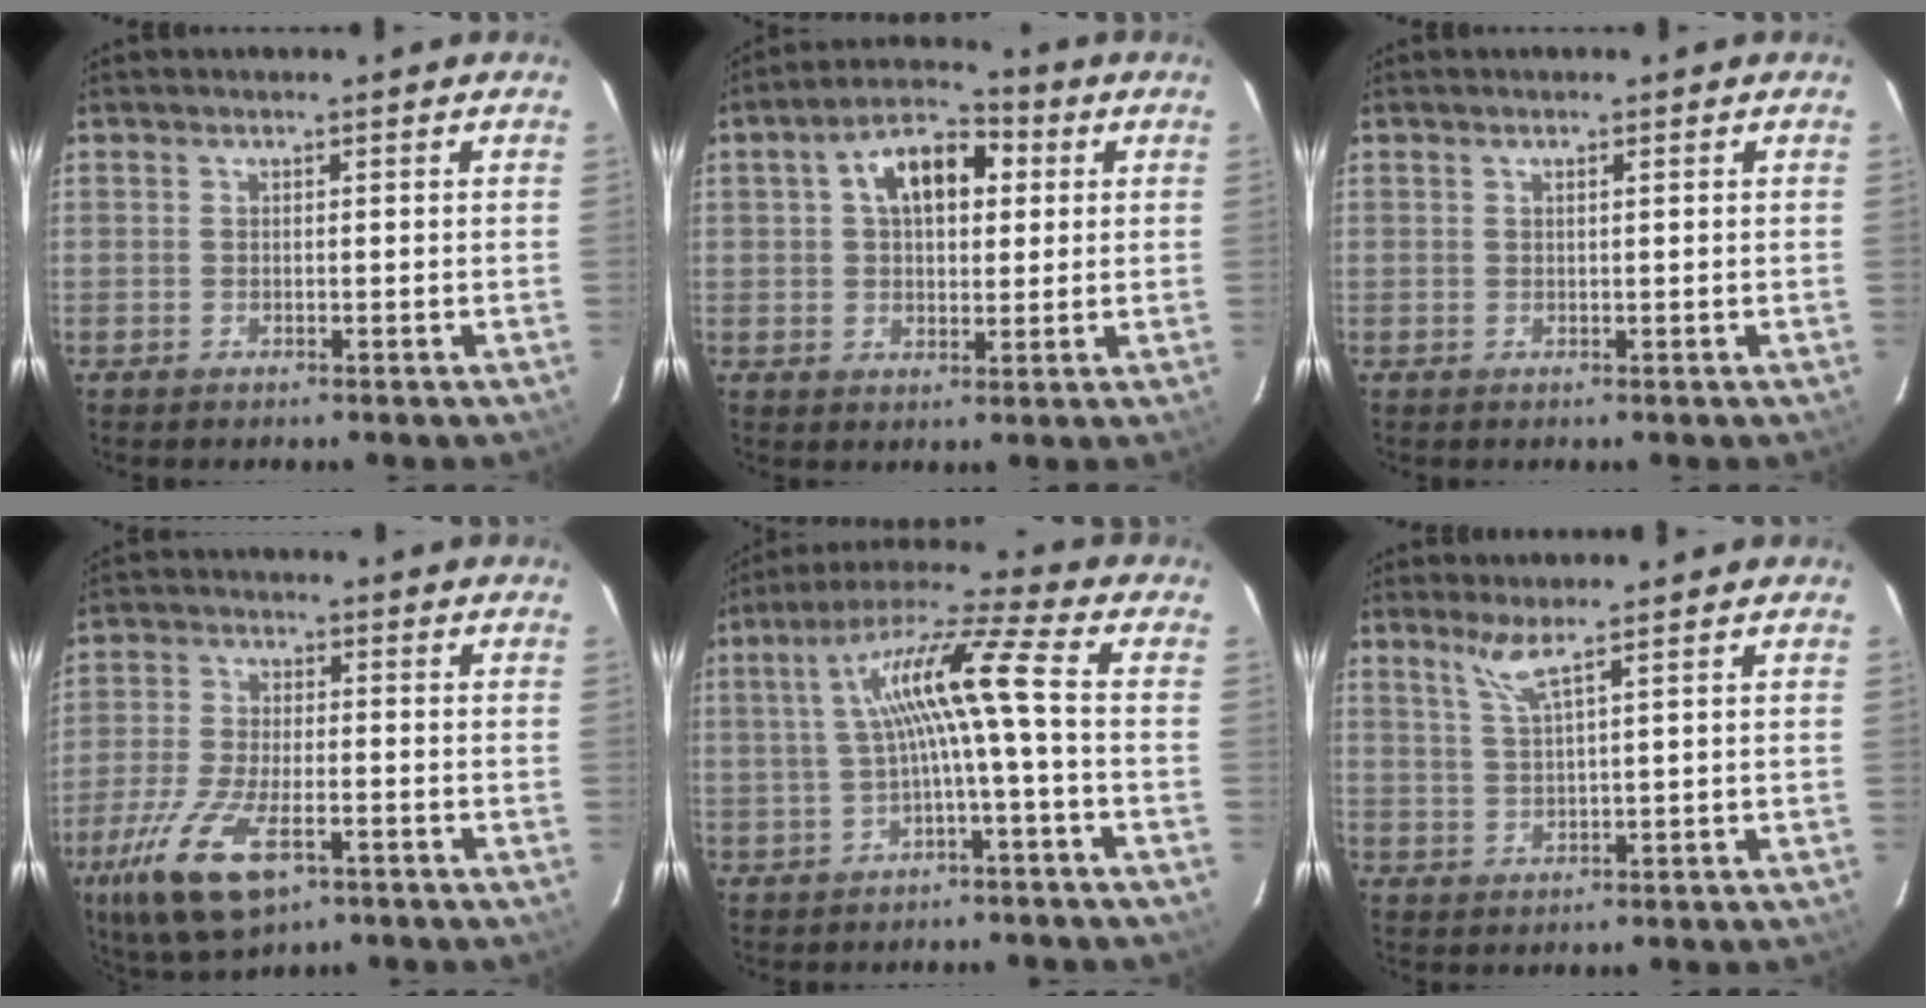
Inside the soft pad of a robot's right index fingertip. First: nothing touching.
{"total": 10.6, "force": [2.9, 6.2, 8.1], "torque": [-0.136, 0.038, 0.046]}
{"total": 0.5, "force": [0.3, 0.0, 0.4], "torque": [-0.008, 0.003, 0.004]}
{"total": 14.8, "force": [-7.8, 6.0, 11.1], "torque": [-0.242, -0.036, -0.145]}
{"total": 10.3, "force": [-0.8, -0.5, 10.2], "torque": [-0.199, 0.020, -0.009]}
{"total": 3.2, "force": [2.2, -0.7, 2.2], "torque": [-0.046, -0.007, 0.045]}